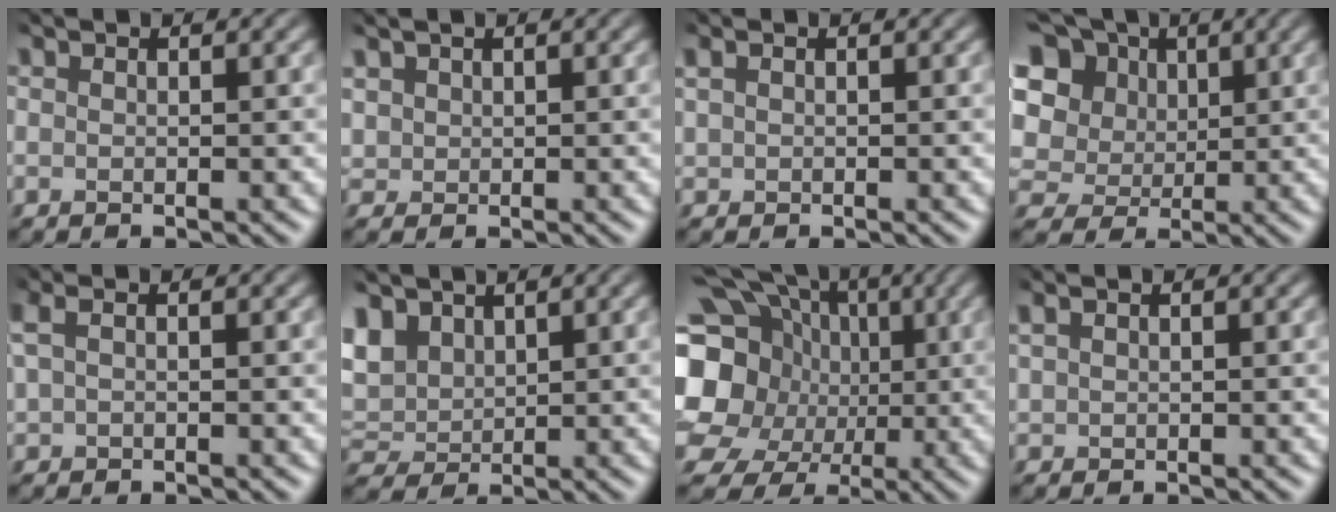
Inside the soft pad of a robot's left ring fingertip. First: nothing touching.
{"total": 0.8, "force": [0.7, 0.4, -0.1], "torque": [-0.006, 0.005, 0.025]}
{"total": 0.0}
{"total": 13.5, "force": [5.7, 10.4, 6.3], "torque": [-0.154, 0.044, 0.107]}
{"total": 1.3, "force": [0.2, 0.5, 1.2], "torque": [-0.027, 0.003, 0.012]}
{"total": 3.4, "force": [2.0, 2.3, 1.5], "torque": [-0.055, 0.007, 0.043]}
{"total": 16.5, "force": [0.4, 14.6, 7.7], "torque": [-0.195, 0.021, -0.006]}
{"total": 0.6, "force": [0.5, 0.2, 0.4], "torque": [-0.010, 0.005, 0.012]}